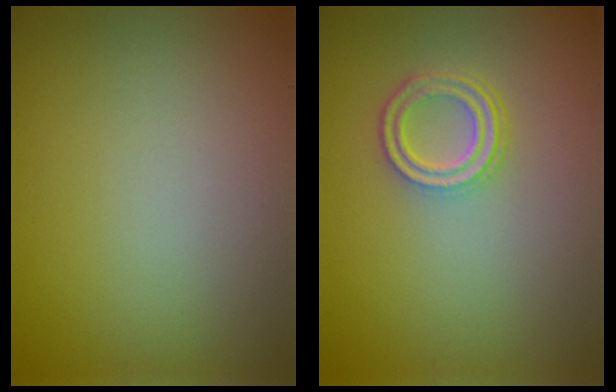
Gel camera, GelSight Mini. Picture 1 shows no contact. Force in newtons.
{"total": 3.2, "press": 2.5, "slide": 2.1}